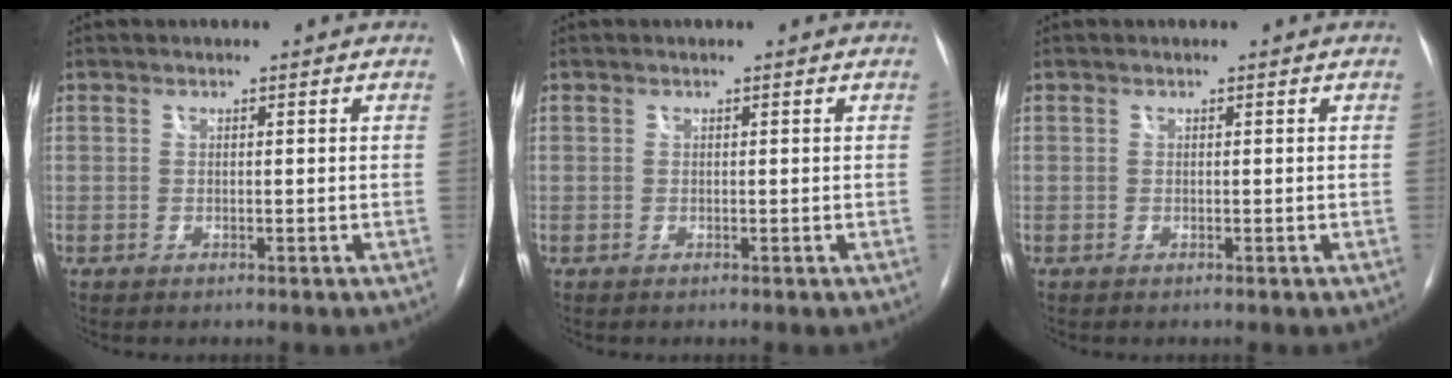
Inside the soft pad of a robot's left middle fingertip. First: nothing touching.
{"total": 0.0}
{"total": 0.0}